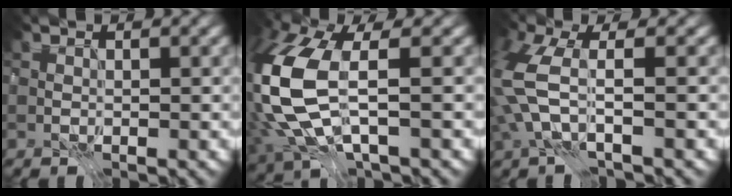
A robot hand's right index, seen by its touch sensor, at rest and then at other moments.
{"total": 10.7, "force": [-0.7, 5.9, 8.9], "torque": [-0.245, -0.025, -0.009]}
{"total": 5.5, "force": [-1.0, 2.6, 4.7], "torque": [-0.135, -0.007, -0.029]}